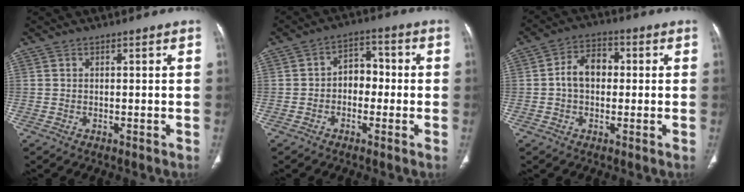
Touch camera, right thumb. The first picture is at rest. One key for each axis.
{"total": 5.9, "fx": -0.9, "fy": 4.4, "fz": 3.7, "tx": -0.026, "ty": 0.027, "tz": -0.028}
{"total": 7.2, "fx": 0.2, "fy": 5.2, "fz": 4.9, "tx": -0.068, "ty": 0.021, "tz": -0.006}